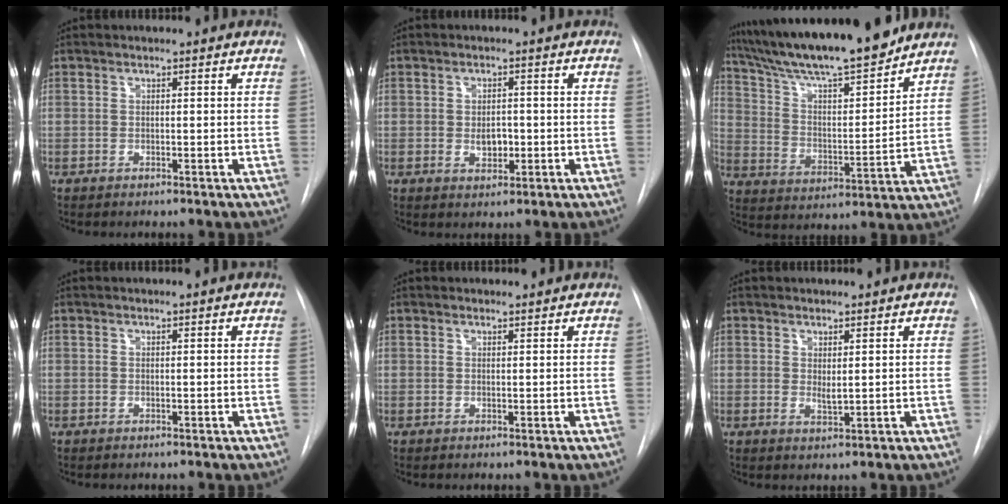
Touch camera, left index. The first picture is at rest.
{"total": 2.9, "force": [-0.4, 1.9, 2.1], "torque": [-0.032, -0.003, -0.003]}
{"total": 18.6, "force": [16.2, 1.2, 9.2], "torque": [-0.156, -0.002, 0.271]}
{"total": 0.0}
{"total": 0.9, "force": [0.9, 0.2, -0.1], "torque": [-0.006, 0.003, 0.016]}
{"total": 1.4, "force": [0.6, 0.4, 1.2], "torque": [-0.022, -0.010, 0.015]}